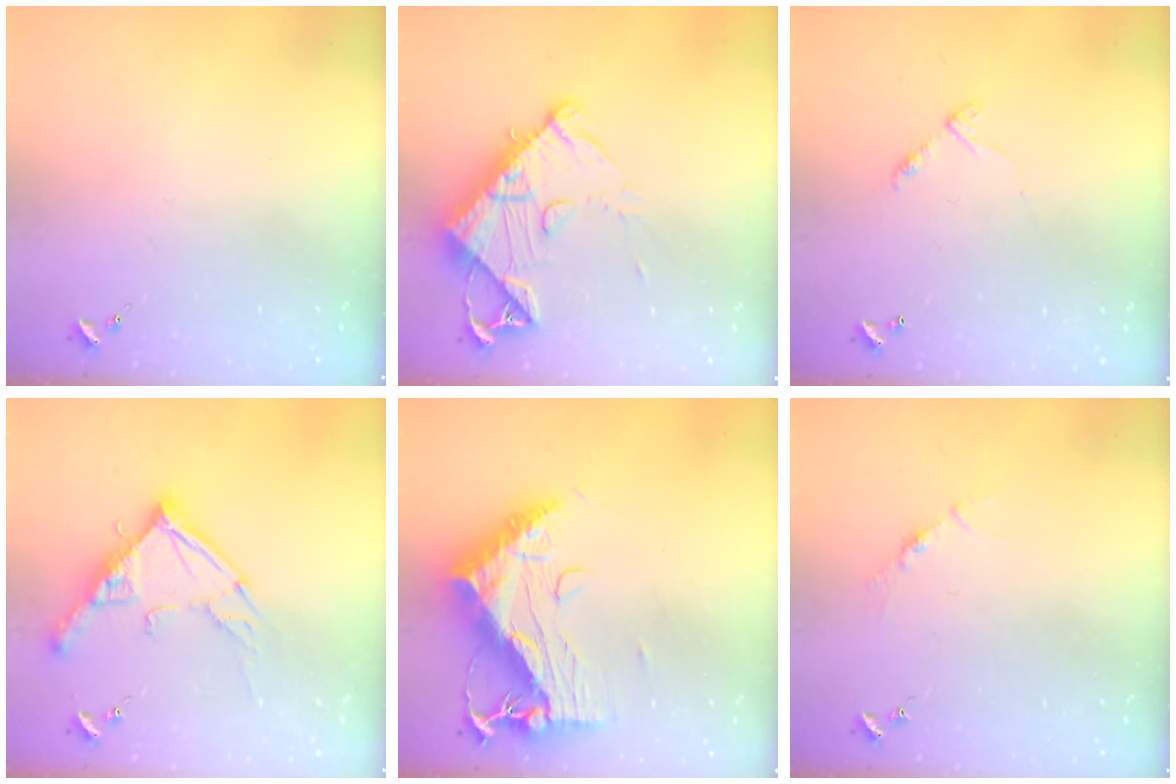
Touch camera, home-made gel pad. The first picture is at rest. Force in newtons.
{"total": 15.0, "press": 14.9, "slide": 1.7}
{"total": 6.5, "press": 6.5, "slide": 0.5}
{"total": 16.2, "press": 16.1, "slide": 1.7}
{"total": 18.8, "press": 18.7, "slide": 1.7}
{"total": 3.5, "press": 3.5, "slide": 0.4}